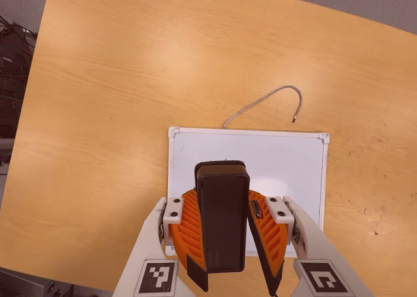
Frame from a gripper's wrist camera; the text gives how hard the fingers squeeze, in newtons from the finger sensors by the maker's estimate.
{"total": 9.4, "left": 9.9, "right": 9.0}